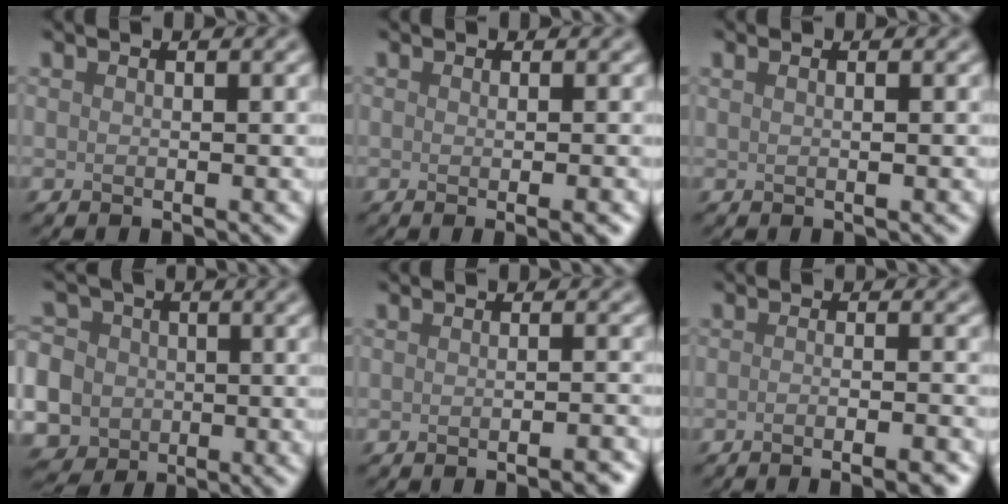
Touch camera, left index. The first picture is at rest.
{"total": 2.8, "force": [-0.4, 0.8, 2.7], "torque": [-0.019, 0.001, -0.005]}
{"total": 1.3, "force": [0.5, 0.5, 1.1], "torque": [-0.010, -0.006, 0.004]}
{"total": 14.3, "force": [-4.0, 13.0, 4.4], "torque": [-0.126, -0.018, -0.100]}
{"total": 3.0, "force": [-1.5, 0.8, 2.5], "torque": [-0.016, 0.005, -0.024]}
{"total": 5.2, "force": [-3.1, 1.6, 3.9], "torque": [-0.031, 0.000, -0.037]}